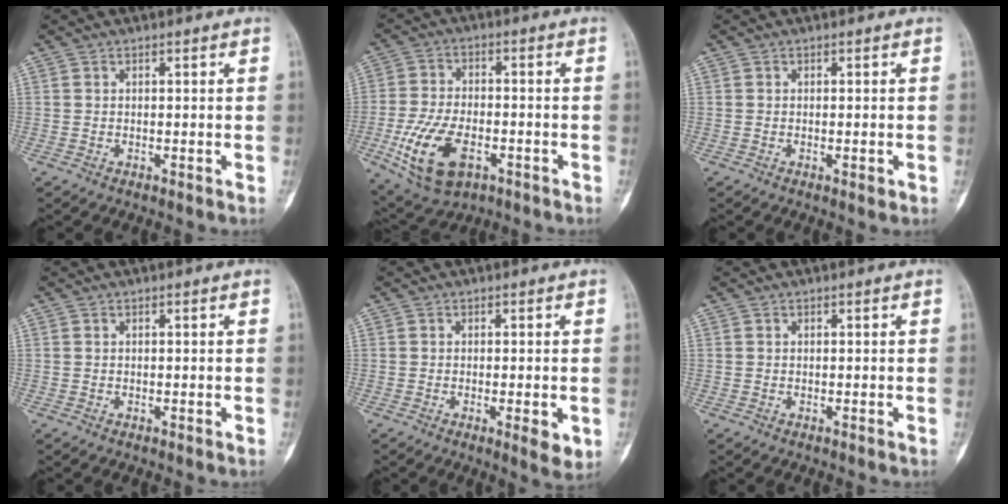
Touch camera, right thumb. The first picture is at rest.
{"total": 13.7, "force": [-5.0, 7.5, 10.2], "torque": [-0.198, 0.009, -0.081]}
{"total": 1.4, "force": [-0.4, 0.4, 1.3], "torque": [-0.016, -0.003, -0.003]}
{"total": 0.0}
{"total": 4.4, "force": [-1.1, 1.3, 4.1], "torque": [-0.053, -0.010, -0.012]}
{"total": 0.0}